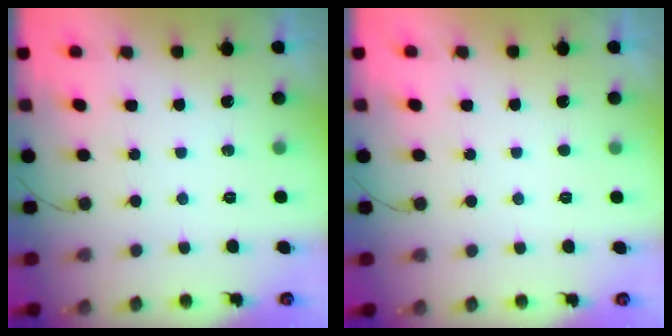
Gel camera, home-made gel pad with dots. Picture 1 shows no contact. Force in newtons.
{"total": 1.6, "press": 1.6, "slide": 0.2}